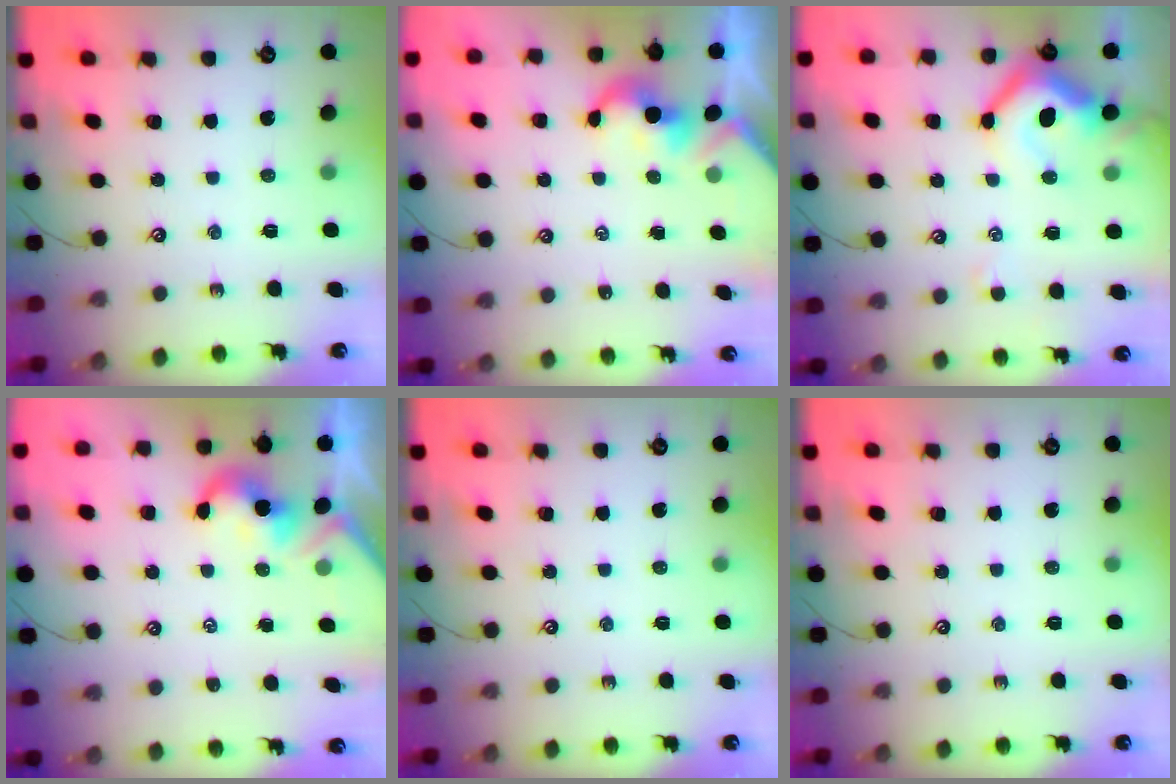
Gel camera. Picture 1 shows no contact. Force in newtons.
{"total": 2.0, "press": 1.9, "slide": 0.4}
{"total": 9.7, "press": 9.5, "slide": 1.9}
{"total": 1.9, "press": 1.8, "slide": 0.5}
{"total": 0.0}
{"total": 0.0}